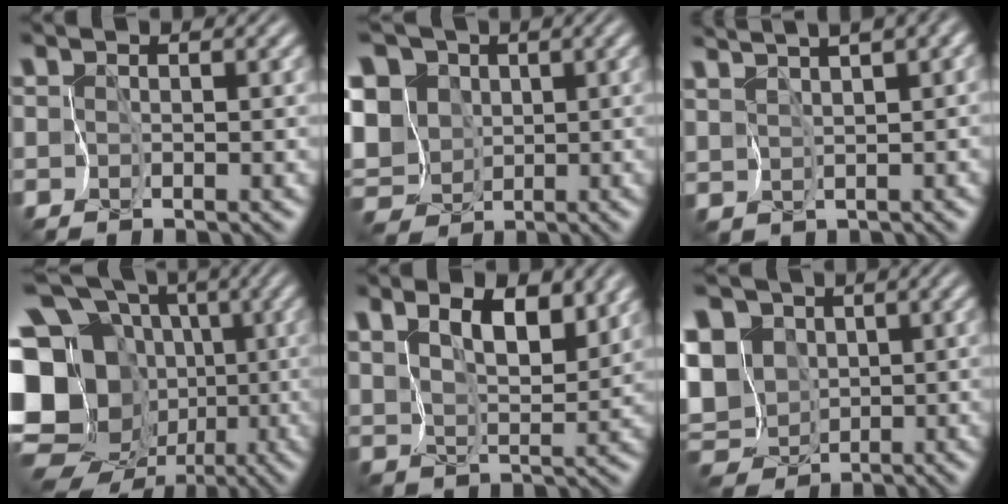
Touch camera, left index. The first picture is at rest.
{"total": 11.2, "force": [0.2, 9.5, 6.0], "torque": [-0.124, 0.027, -0.026]}
{"total": 6.3, "force": [4.4, 1.6, 4.3], "torque": [-0.093, 0.018, 0.082]}
{"total": 18.2, "force": [-2.1, 15.5, 9.5], "torque": [-0.191, 0.021, -0.067]}
{"total": 4.3, "force": [2.6, 1.6, 2.9], "torque": [-0.072, -0.006, 0.044]}
{"total": 10.2, "force": [-0.9, 8.5, 5.7], "torque": [-0.095, 0.021, -0.046]}